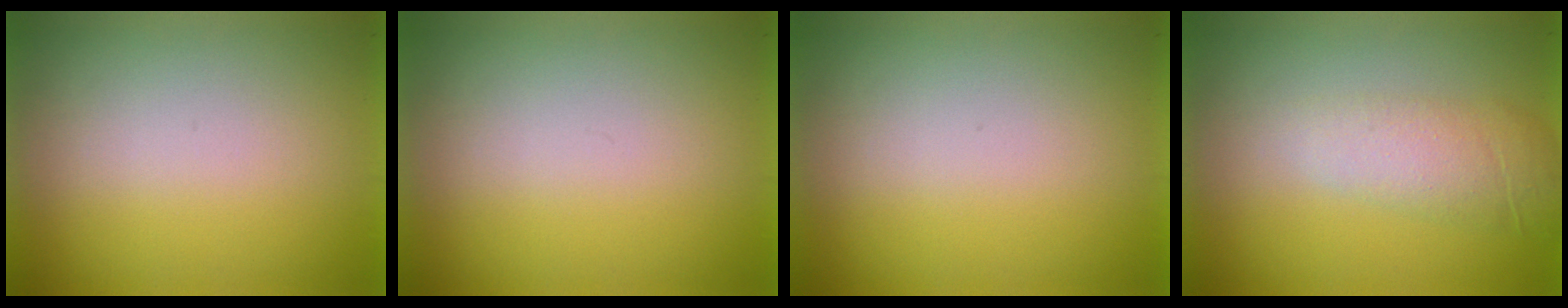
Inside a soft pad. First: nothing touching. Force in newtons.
{"total": 0.0}
{"total": 0.0}
{"total": 1.0}